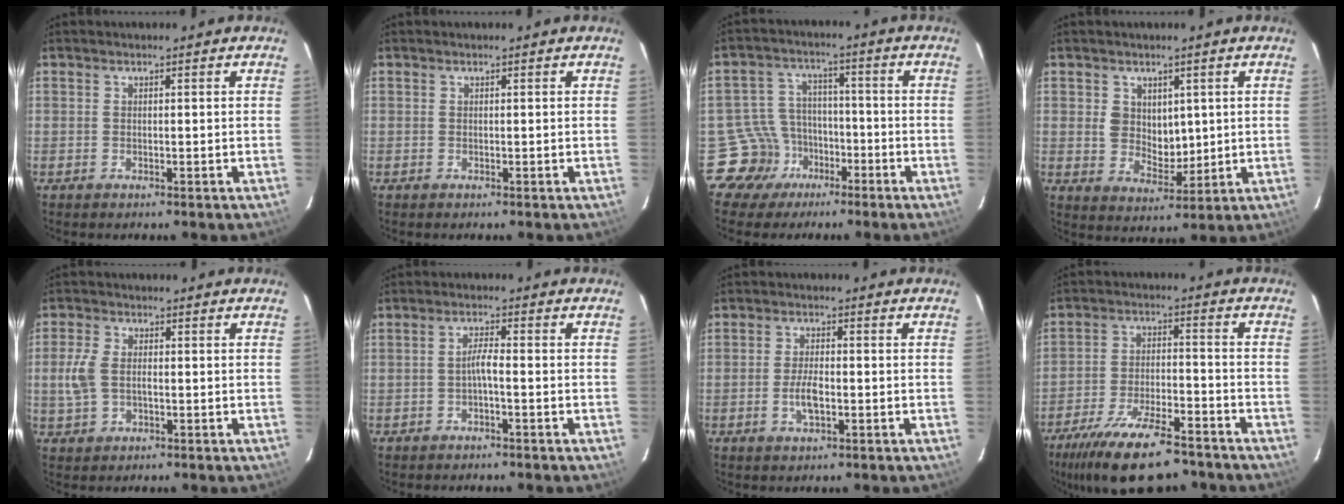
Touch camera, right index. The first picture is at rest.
{"total": 0.0}
{"total": 8.2, "force": [-5.0, 6.4, -0.6], "torque": [-0.003, 0.031, -0.085]}
{"total": 6.3, "force": [1.8, 5.0, 3.3], "torque": [-0.052, 0.000, 0.041]}
{"total": 5.5, "force": [-0.5, 3.3, 4.3], "torque": [-0.104, 0.004, -0.006]}
{"total": 2.2, "force": [-1.1, 0.0, 1.9], "torque": [-0.038, 0.006, -0.020]}
{"total": 4.3, "force": [-1.3, 1.7, 3.7], "torque": [-0.076, -0.001, -0.023]}
{"total": 17.3, "force": [-13.6, 4.9, 9.6], "torque": [-0.196, -0.024, -0.218]}